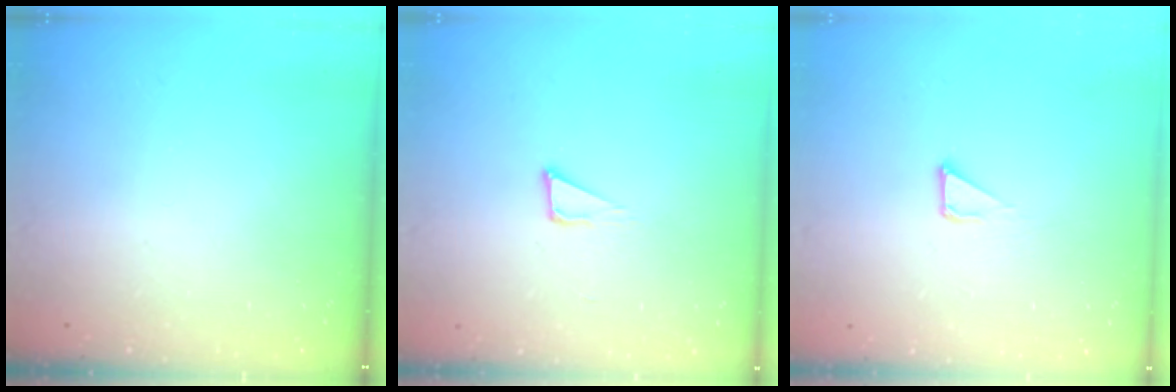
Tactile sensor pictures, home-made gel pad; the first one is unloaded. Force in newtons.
{"total": 3.3, "press": 3.2, "slide": 0.8}
{"total": 2.8, "press": 2.8, "slide": 0.1}